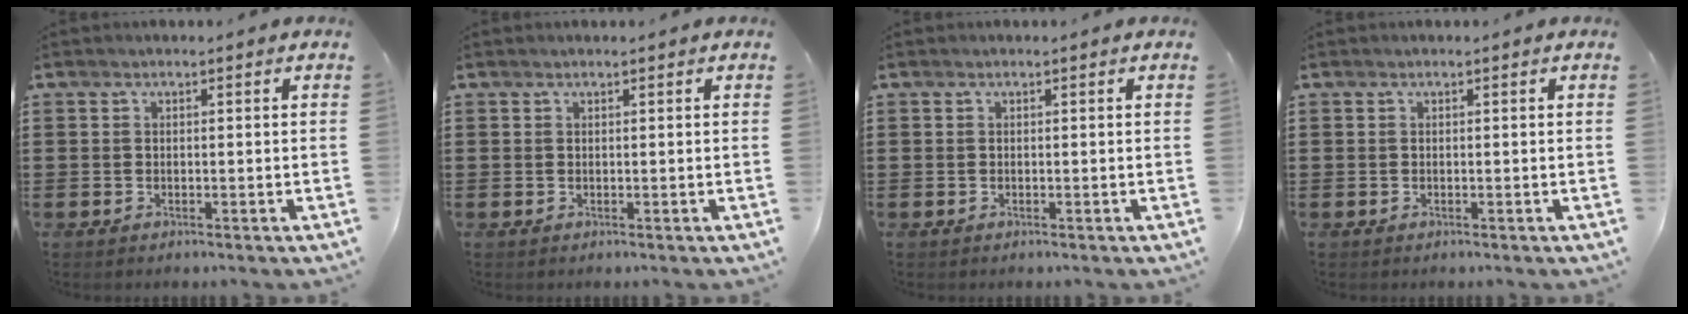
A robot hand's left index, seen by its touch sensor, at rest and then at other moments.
{"total": 0.0}
{"total": 0.0}
{"total": 0.0}